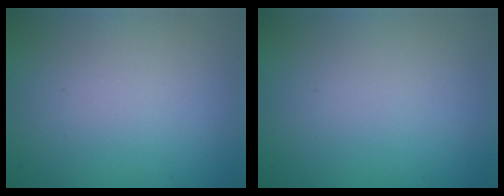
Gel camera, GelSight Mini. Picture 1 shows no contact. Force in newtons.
{"total": 0.0}